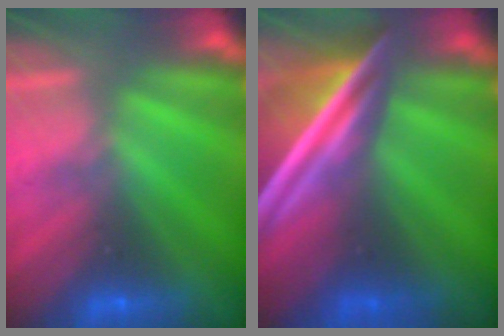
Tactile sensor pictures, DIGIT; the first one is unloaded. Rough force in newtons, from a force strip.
{"total": 7.7}